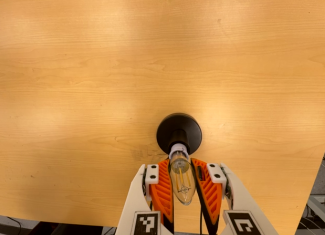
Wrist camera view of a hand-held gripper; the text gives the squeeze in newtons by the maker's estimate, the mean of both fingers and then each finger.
{"total": 22.0, "left": 23.1, "right": 21.0}